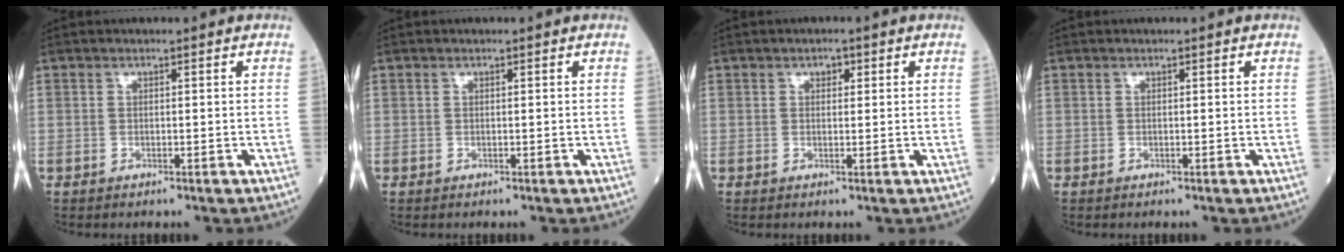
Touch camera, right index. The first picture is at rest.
{"total": 0.0}
{"total": 1.3, "force": [0.6, 0.8, 0.8], "torque": [-0.010, 0.002, 0.008]}
{"total": 0.0}